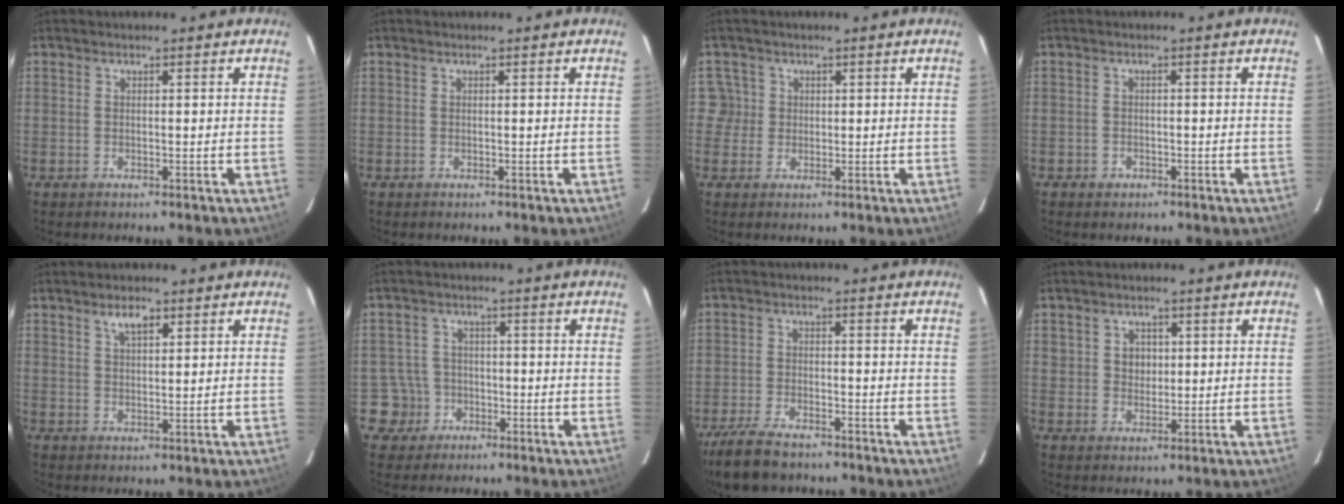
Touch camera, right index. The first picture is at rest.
{"total": 0.0}
{"total": 3.0, "force": [0.3, 2.9, -0.1], "torque": [0.025, 0.026, 0.006]}
{"total": 1.9, "force": [-1.1, 1.5, 0.3], "torque": [-0.006, 0.004, -0.014]}
{"total": 3.4, "force": [2.0, 1.4, 2.3], "torque": [-0.038, 0.008, 0.036]}
{"total": 5.2, "force": [-2.1, 4.7, -0.1], "torque": [-0.006, 0.024, -0.036]}
{"total": 10.2, "force": [-8.1, 3.8, 4.8], "torque": [-0.126, -0.017, -0.147]}
{"total": 3.4, "force": [0.7, 3.1, 1.2], "torque": [-0.018, 0.011, 0.015]}